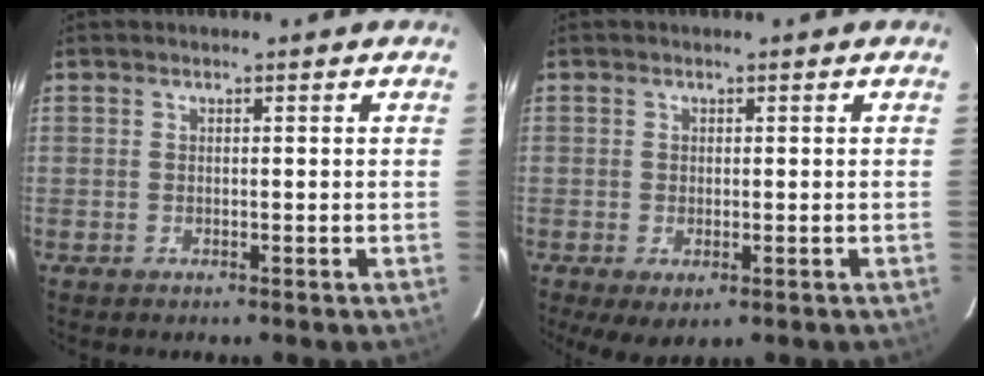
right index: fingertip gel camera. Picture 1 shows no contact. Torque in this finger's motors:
{"motor_torque": [1.18, -0.96, 0.25, 0.00]}